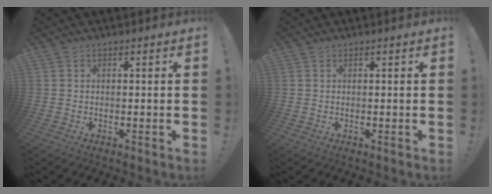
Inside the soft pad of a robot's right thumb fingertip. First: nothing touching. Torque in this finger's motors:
{"motor_torque": [-0.09, -0.21, -0.34, 0.11, 0.00]}